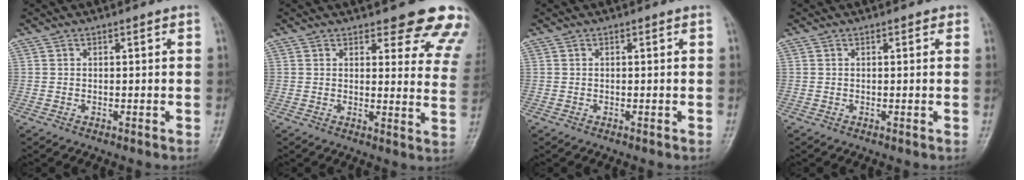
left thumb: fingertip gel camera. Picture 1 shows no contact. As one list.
[{"total": 14.7, "force": [12.3, 4.5, 6.6], "torque": [-0.027, -0.074, 0.118]}, {"total": 0.0}, {"total": 0.9, "force": [0.5, 0.5, 0.5], "torque": [-0.001, -0.001, 0.001]}]